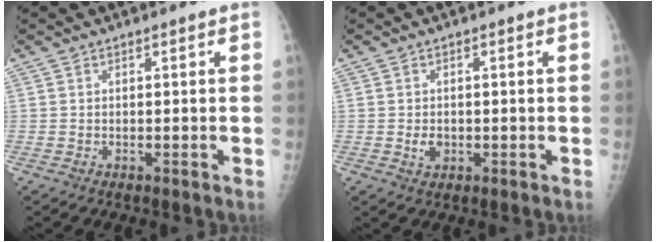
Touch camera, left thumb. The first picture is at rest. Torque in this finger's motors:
{"motor_torque": [0.25, 0.24, 0.16, 0.05, 0.00]}